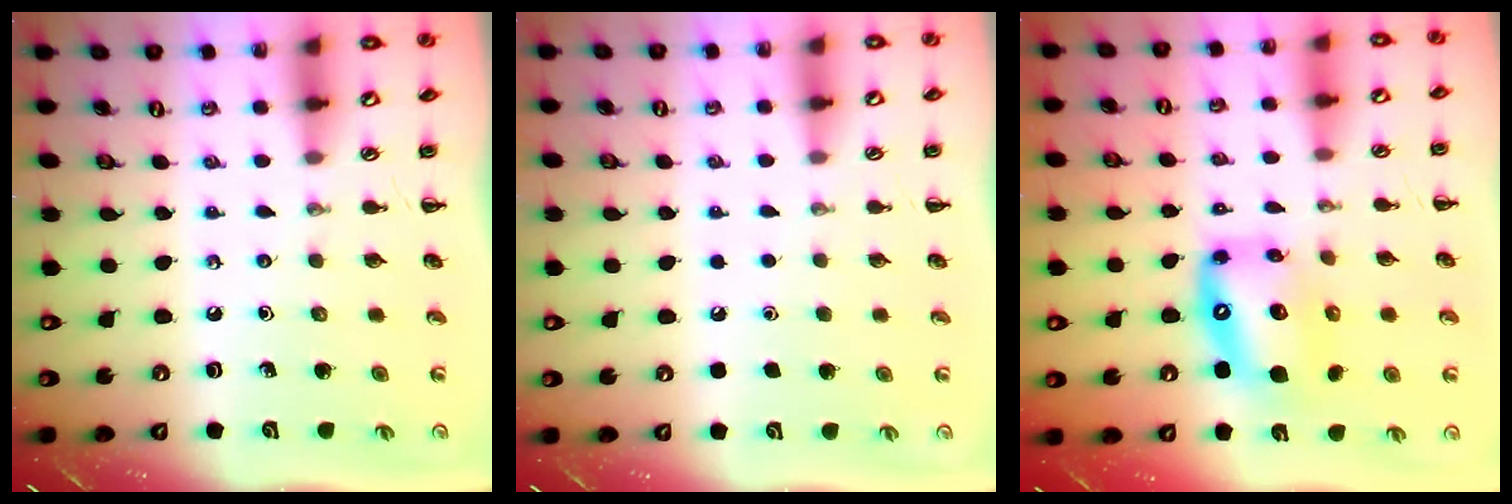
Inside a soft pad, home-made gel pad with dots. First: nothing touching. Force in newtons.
{"total": 1.7, "press": 1.7, "slide": 0.1}
{"total": 11.9, "press": 11.4, "slide": 3.1}